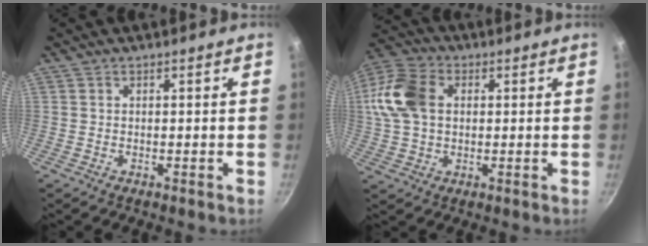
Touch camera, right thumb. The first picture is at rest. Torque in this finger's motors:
{"motor_torque": [-0.36, 0.84, 0.78, -0.32, 0.07]}